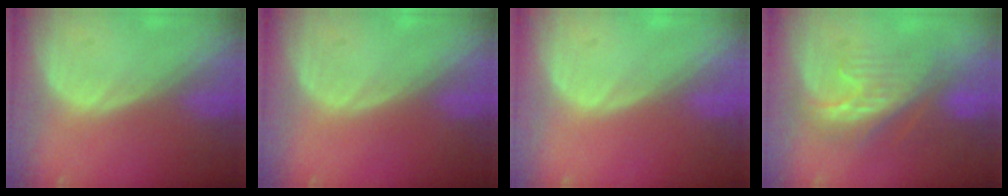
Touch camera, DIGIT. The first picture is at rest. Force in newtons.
{"total": 0.0}
{"total": 0.0}
{"total": 7.9, "press": 7.8, "slide": 1.3}